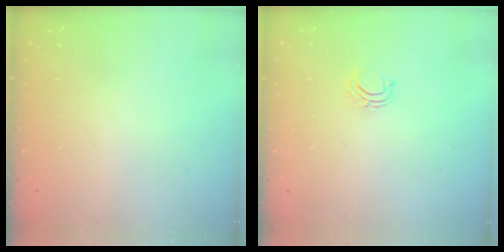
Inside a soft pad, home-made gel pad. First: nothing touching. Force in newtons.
{"total": 3.8, "press": 3.8, "slide": 0.2}